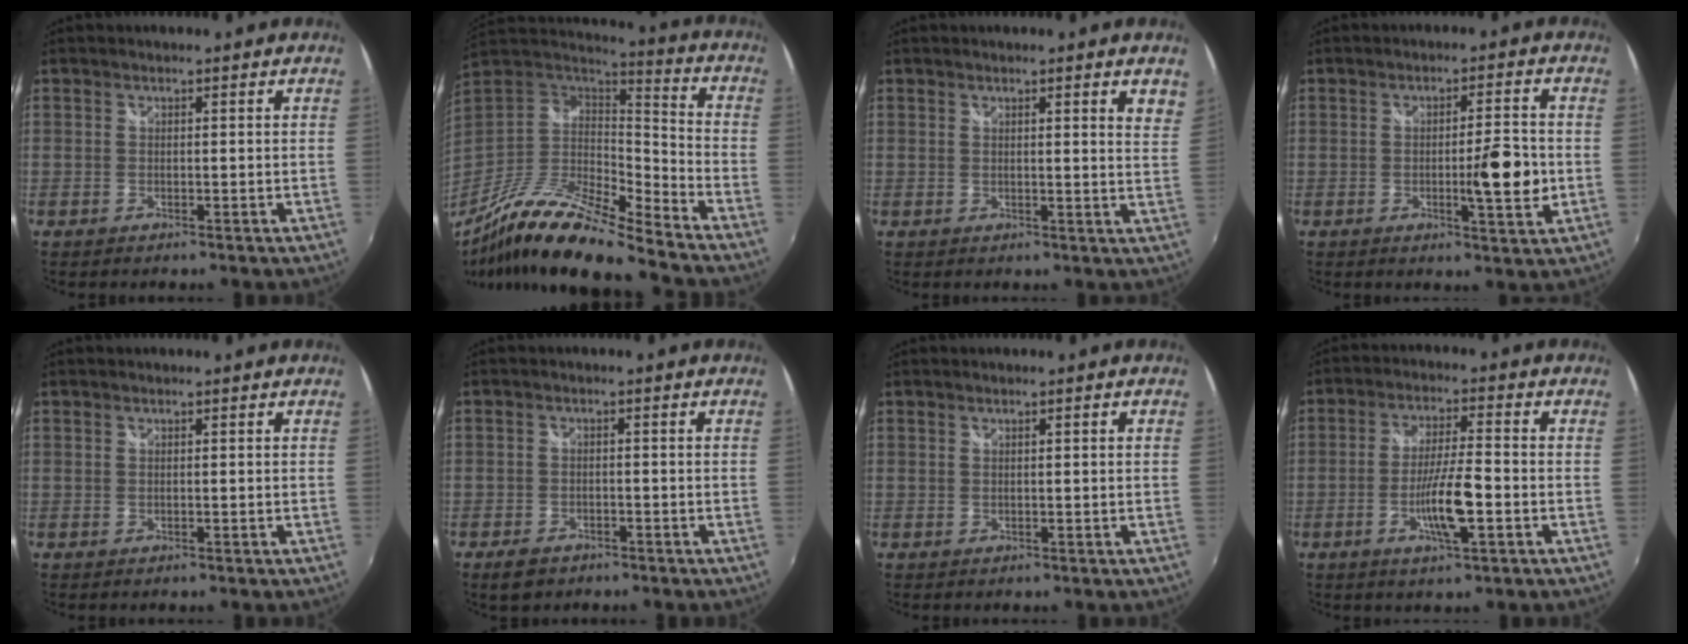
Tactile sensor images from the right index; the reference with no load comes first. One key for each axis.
{"total": 19.1, "fx": -15.0, "fy": 2.1, "fz": 11.8, "tx": -0.218, "ty": -0.023, "tz": -0.287}
{"total": 5.3, "fx": 3.7, "fy": 0.1, "fz": 3.8, "tx": -0.022, "ty": 0.007, "tz": 0.033}
{"total": 7.2, "fx": -1.1, "fy": 1.0, "fz": 7.0, "tx": -0.106, "ty": -0.001, "tz": -0.011}
{"total": 0.0}
{"total": 4.3, "fx": -3.2, "fy": 2.4, "fz": 1.6, "tx": -0.047, "ty": 0.001, "tz": -0.052}
{"total": 1.0, "fx": 0.1, "fy": -0.1, "fz": 1.0, "tx": -0.012, "ty": 0.003, "tz": 0.001}
{"total": 8.3, "fx": -2.8, "fy": 0.9, "fz": 7.8, "tx": -0.149, "ty": -0.002, "tz": -0.048}